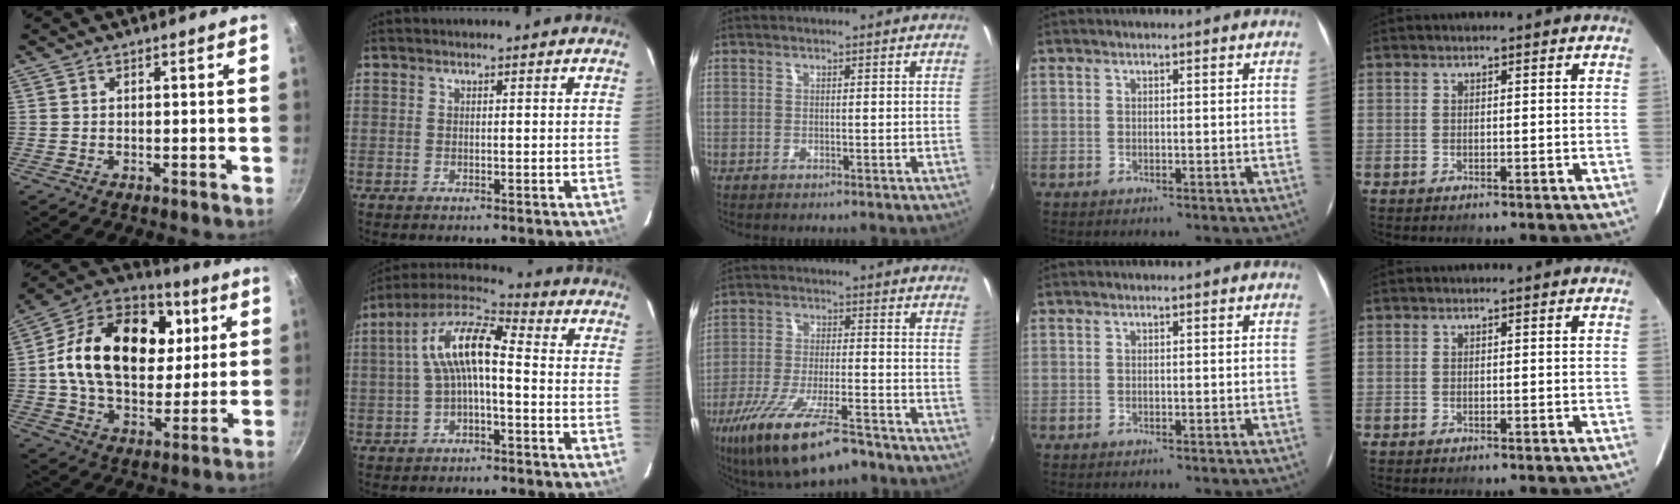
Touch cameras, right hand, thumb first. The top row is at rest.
{"thumb": {"total": 26.1, "force": [5.3, 17.9, 18.3], "torque": [-0.290, 0.013, 0.076]}, "index": {"total": 10.2, "force": [-0.7, 3.4, 9.5], "torque": [-0.193, 0.027, -0.017]}, "middle": {"total": 16.3, "force": [-11.0, 4.3, 11.3], "torque": [-0.226, -0.043, -0.191]}}